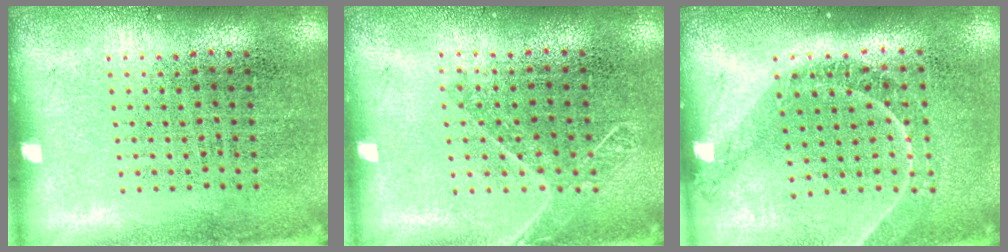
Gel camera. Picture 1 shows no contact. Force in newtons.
{"total": 1.2, "press": 1.0, "slide": 0.6}
{"total": 1.3, "press": 1.2, "slide": 0.4}